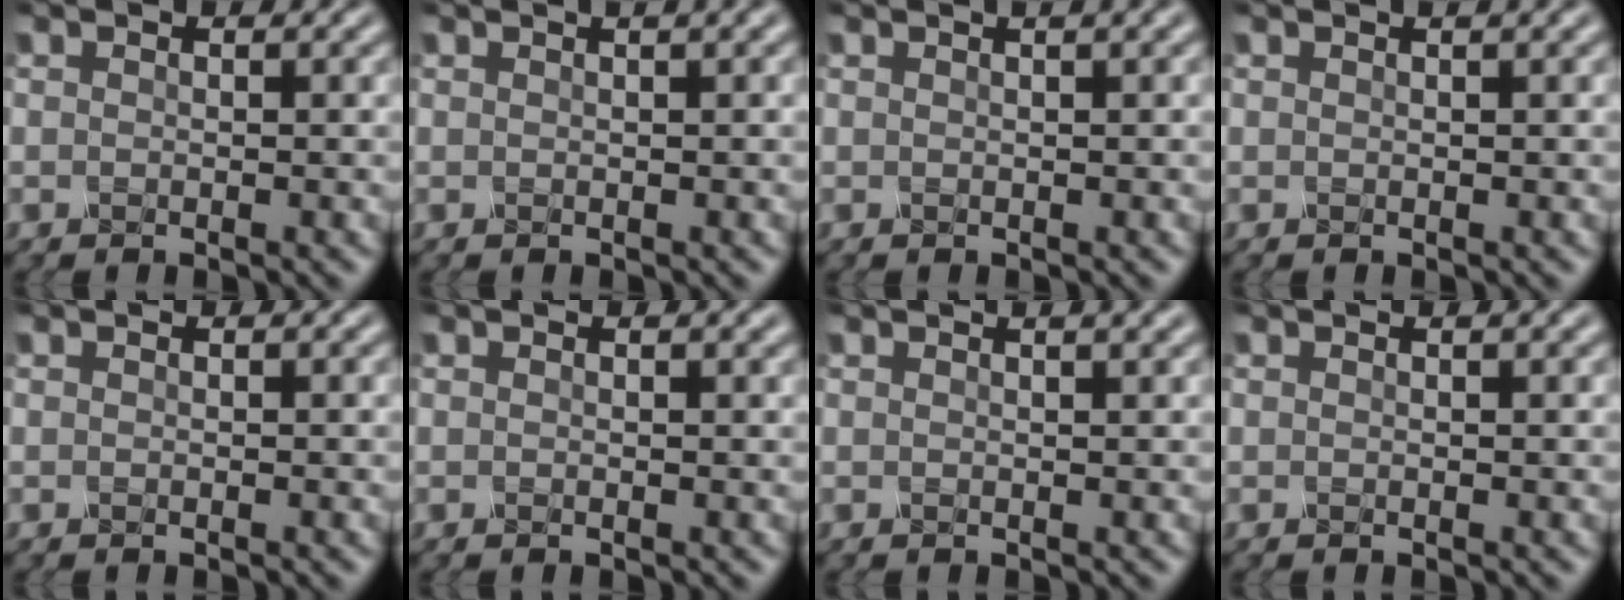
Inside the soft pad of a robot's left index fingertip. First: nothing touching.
{"total": 1.7, "force": [1.0, 0.5, 1.4], "torque": [-0.018, 0.006, 0.007]}
{"total": 1.8, "force": [1.0, 0.5, 1.4], "torque": [-0.016, 0.007, 0.006]}
{"total": 1.0, "force": [0.7, 0.2, 0.7], "torque": [-0.012, 0.000, 0.003]}
{"total": 0.0}
{"total": 0.8, "force": [0.6, 0.1, 0.5], "torque": [-0.009, 0.001, 0.007]}
{"total": 2.6, "force": [1.6, 1.0, 1.7], "torque": [-0.006, 0.012, 0.000]}
{"total": 0.7, "force": [0.5, 0.1, 0.5], "torque": [-0.009, 0.001, 0.004]}